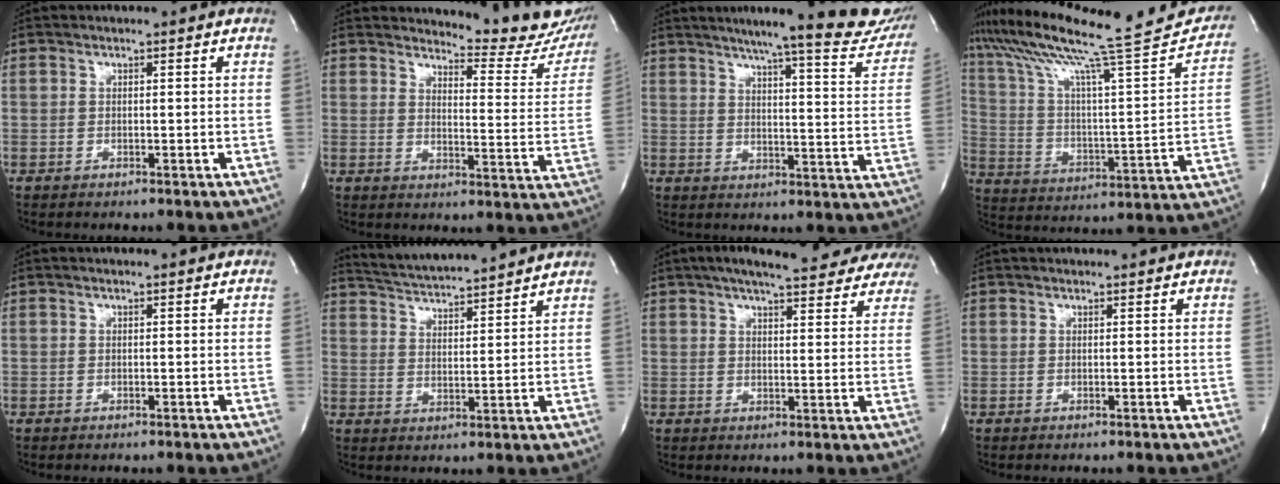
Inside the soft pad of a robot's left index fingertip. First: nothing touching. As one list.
[{"total": 15.1, "force": [14.6, 2.6, 3.1], "torque": [-0.023, -0.086, 0.150]}, {"total": 21.1, "force": [18.1, 1.7, 10.7], "torque": [-0.147, -0.042, 0.214]}, {"total": 26.4, "force": [23.2, 1.3, 12.6], "torque": [-0.209, -0.030, 0.334]}, {"total": 1.6, "force": [1.4, 0.2, 0.7], "torque": [-0.010, 0.014, 0.018]}, {"total": 12.3, "force": [11.6, 0.2, 4.0], "torque": [-0.079, 0.017, 0.182]}, {"total": 22.4, "force": [19.3, 5.4, 9.9], "torque": [-0.151, 0.009, 0.229]}, {"total": 5.1, "force": [4.8, 0.6, 1.6], "torque": [-0.020, 0.026, 0.055]}]